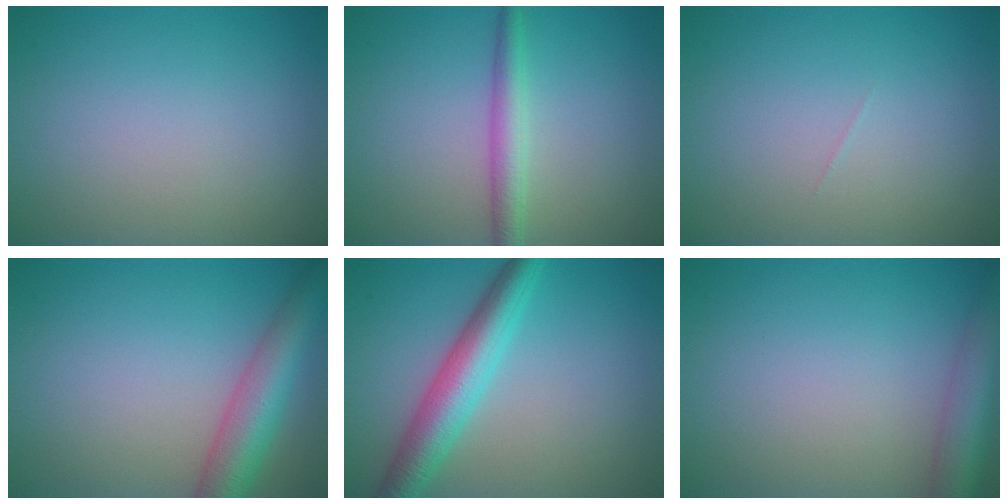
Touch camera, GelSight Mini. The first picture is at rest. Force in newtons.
{"total": 2.7, "press": 2.7, "slide": 0.1}
{"total": 0.0}
{"total": 5.8, "press": 5.8, "slide": 0.2}
{"total": 5.4, "press": 5.4, "slide": 0.1}
{"total": 5.5, "press": 5.5, "slide": 0.3}